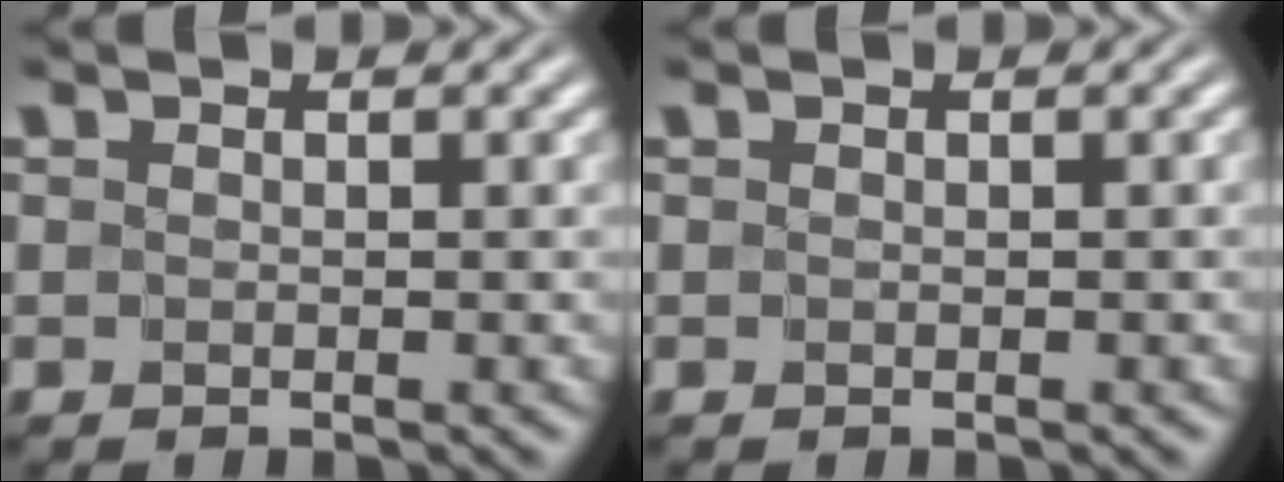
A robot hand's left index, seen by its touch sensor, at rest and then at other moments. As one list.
[{"total": 0.0}]